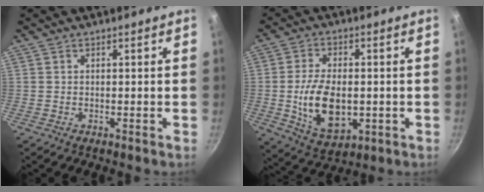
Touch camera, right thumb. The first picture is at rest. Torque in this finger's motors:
{"motor_torque": [-0.32, 0.95, 1.27, -0.05, 0.13]}